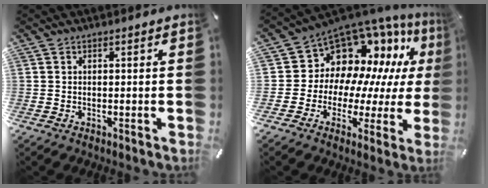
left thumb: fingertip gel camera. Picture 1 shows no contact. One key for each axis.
{"total": 12.4, "fx": 7.0, "fy": 9.5, "fz": 3.6, "tx": -0.067, "ty": -0.077, "tz": 0.134}